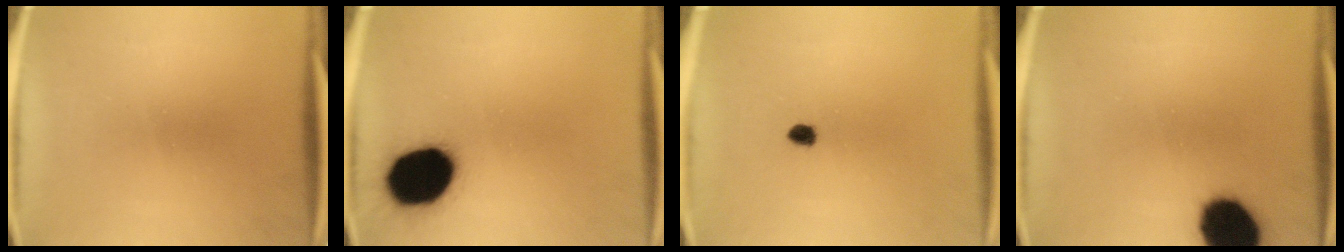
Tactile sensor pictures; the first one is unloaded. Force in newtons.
{"total": 18.8}
{"total": 1.7}
{"total": 15.1}